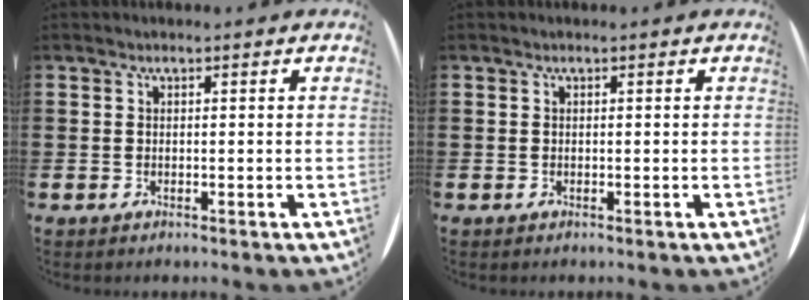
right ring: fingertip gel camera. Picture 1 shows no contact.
{"total": 0.0}